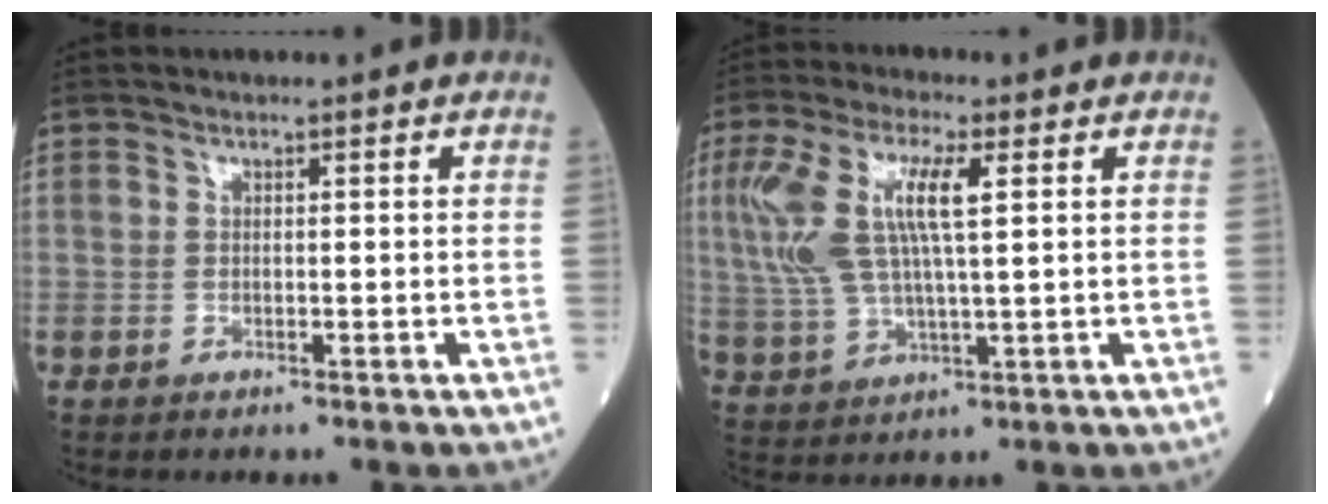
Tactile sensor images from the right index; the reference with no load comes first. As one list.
[{"total": 11.4, "force": [2.7, 2.9, 10.7], "torque": [-0.248, 0.016, 0.055]}]